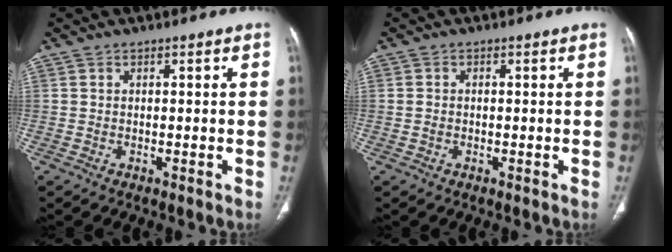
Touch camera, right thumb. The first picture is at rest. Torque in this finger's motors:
{"motor_torque": [-0.17, -0.44, -0.43, 0.27, 0.08]}